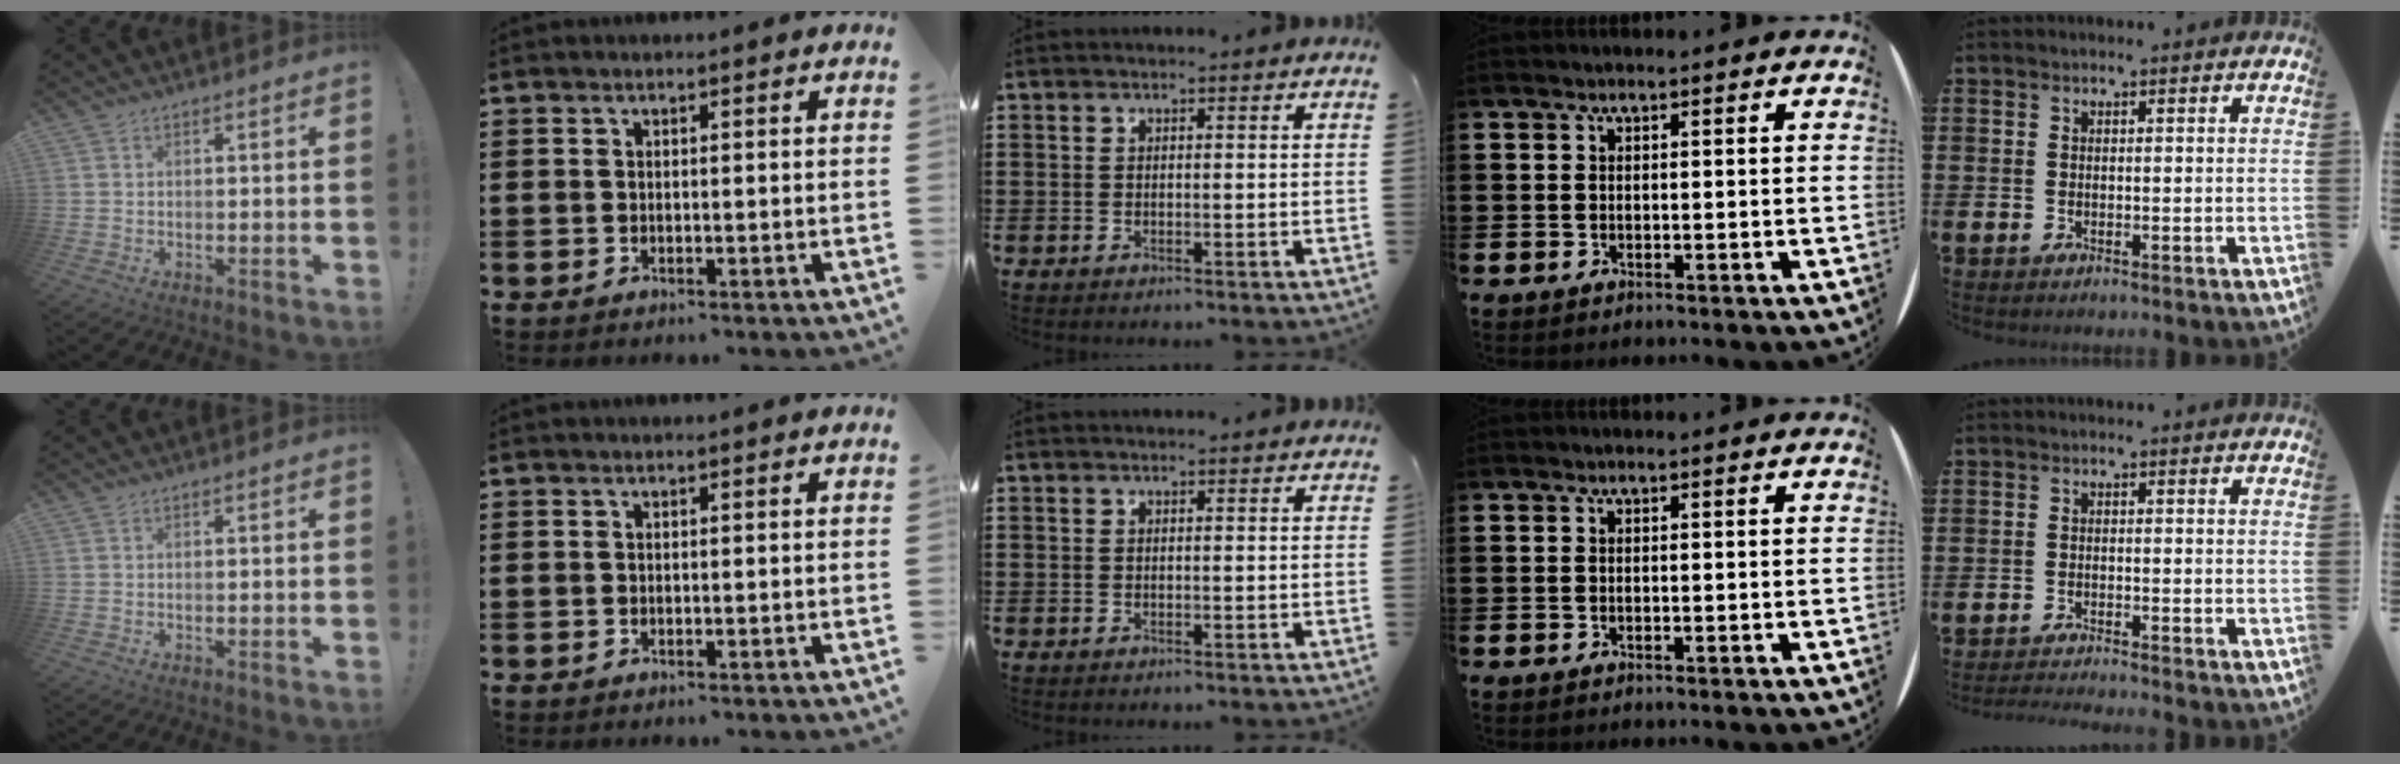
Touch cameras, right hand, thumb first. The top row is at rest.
{"little": {"total": 1.3, "force": [-1.2, -0.2, 0.2], "torque": [-0.003, 0.001, -0.024]}}